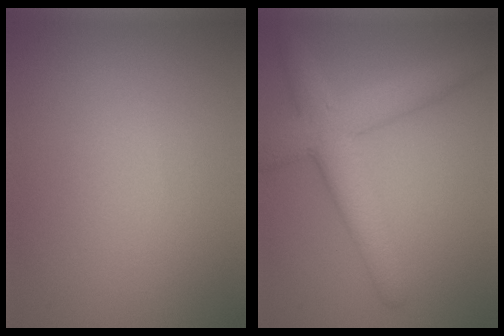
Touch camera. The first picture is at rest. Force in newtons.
{"total": 5.9, "press": 5.9, "slide": 0.1}